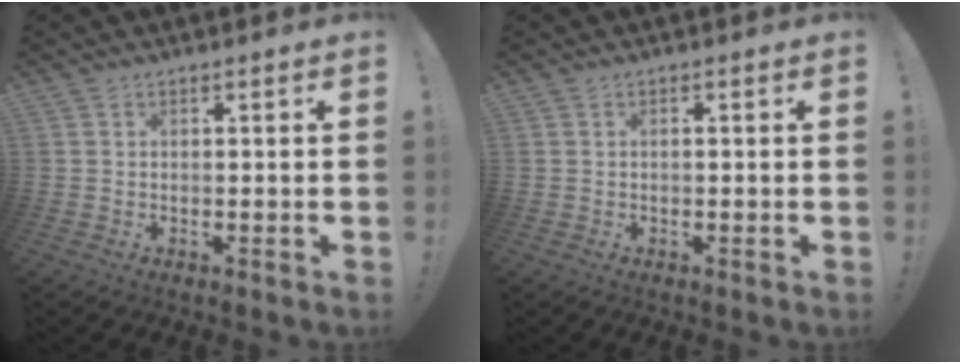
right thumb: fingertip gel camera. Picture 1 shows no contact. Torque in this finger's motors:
{"motor_torque": [-0.13, 0.02, 0.07, -0.06, 0.00]}